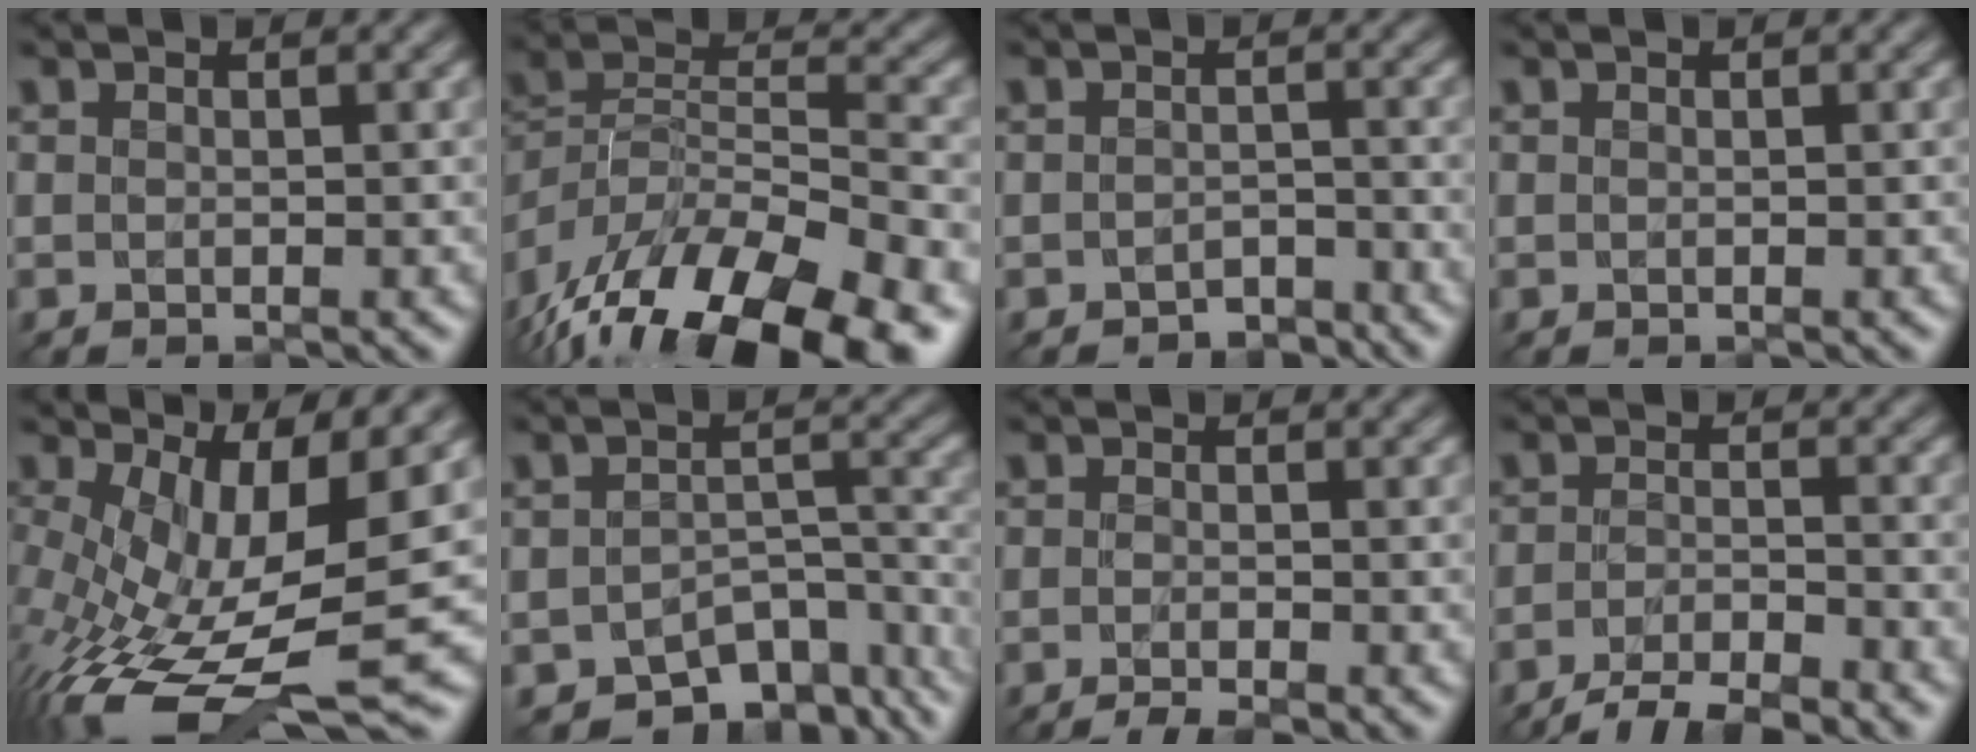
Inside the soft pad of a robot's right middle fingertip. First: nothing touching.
{"total": 16.4, "force": [-11.4, 6.1, 10.1], "torque": [-0.174, -0.006, -0.175]}
{"total": 2.3, "force": [-2.2, 0.8, 0.4], "torque": [-0.002, 0.000, -0.034]}
{"total": 0.0}
{"total": 12.8, "force": [-2.4, 4.6, 11.7], "torque": [-0.218, -0.029, -0.027]}
{"total": 7.3, "force": [-5.6, 3.7, 3.0], "torque": [-0.025, -0.024, -0.079]}
{"total": 3.4, "force": [-1.8, 0.9, 2.7], "torque": [-0.041, -0.008, -0.033]}
{"total": 5.7, "force": [-4.5, 1.2, 3.2], "torque": [-0.052, -0.006, -0.084]}